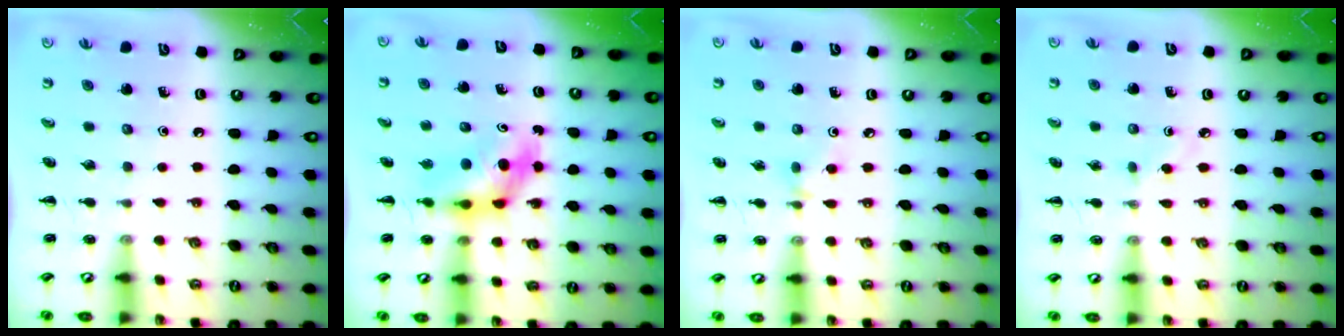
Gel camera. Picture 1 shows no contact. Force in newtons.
{"total": 5.0, "press": 5.0, "slide": 0.9}
{"total": 3.8, "press": 3.5, "slide": 1.3}
{"total": 3.2, "press": 2.9, "slide": 1.4}